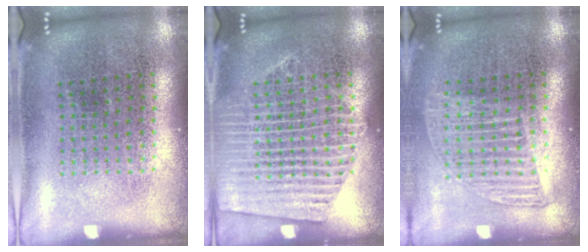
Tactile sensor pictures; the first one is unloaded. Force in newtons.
{"total": 1.8, "press": 1.7, "slide": 0.3}
{"total": 1.2, "press": 1.1, "slide": 0.6}